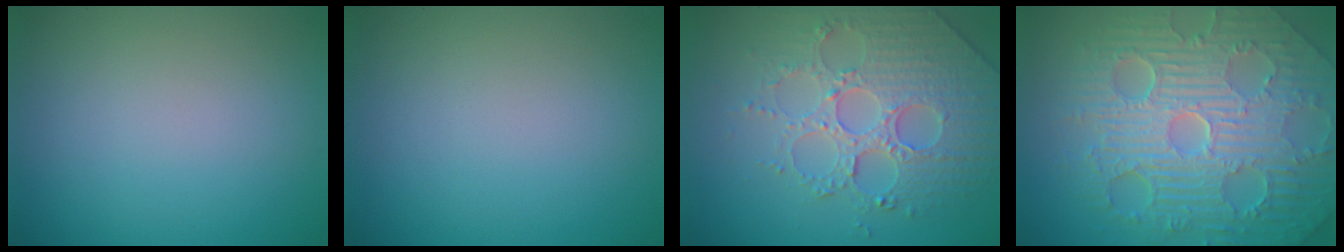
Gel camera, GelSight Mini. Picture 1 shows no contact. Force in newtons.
{"total": 0.0}
{"total": 5.2, "press": 5.0, "slide": 1.6}
{"total": 11.2, "press": 7.2, "slide": 8.6}